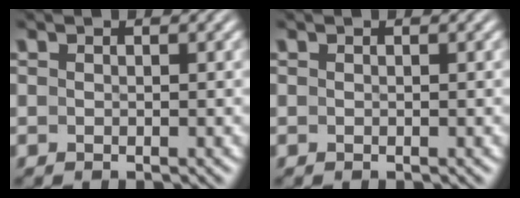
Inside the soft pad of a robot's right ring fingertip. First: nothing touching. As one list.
[{"total": 0.0}]